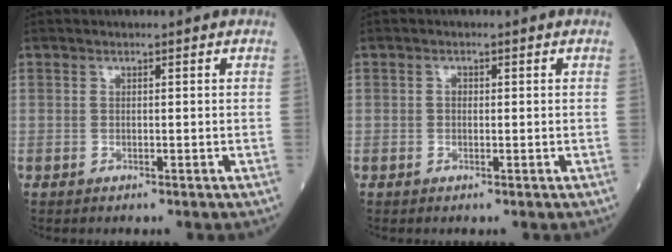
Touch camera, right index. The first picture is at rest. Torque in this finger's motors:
{"motor_torque": [0.11, 0.13, -0.01, -0.01]}